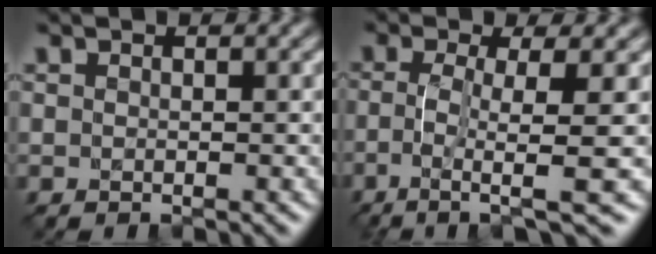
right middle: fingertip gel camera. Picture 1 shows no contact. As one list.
[{"total": 4.9, "force": [-1.2, 0.8, 4.7], "torque": [-0.082, -0.010, -0.031]}]